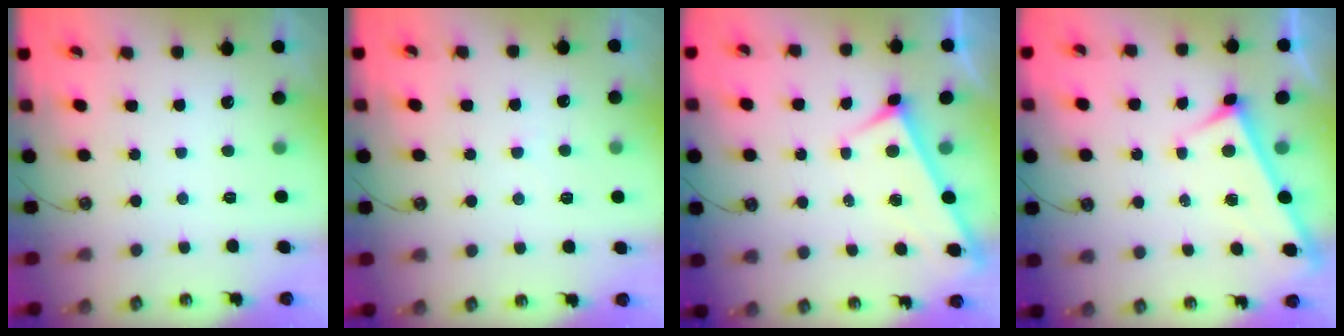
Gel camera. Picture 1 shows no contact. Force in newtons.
{"total": 5.0, "press": 5.0, "slide": 0.5}
{"total": 3.2, "press": 3.2, "slide": 0.3}
{"total": 3.7, "press": 3.7, "slide": 0.2}